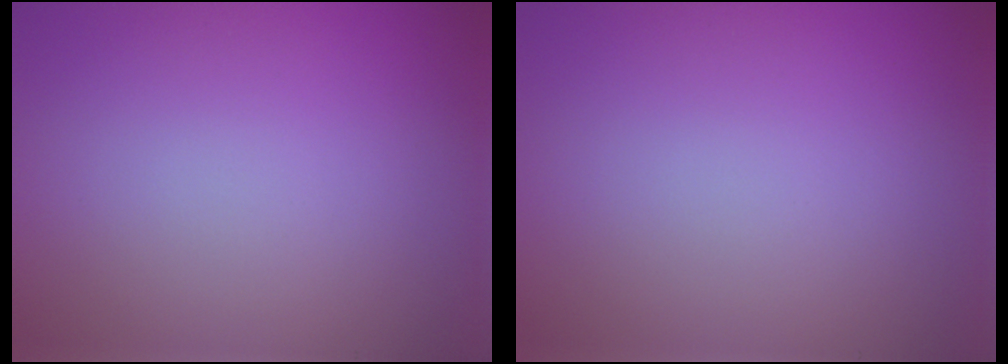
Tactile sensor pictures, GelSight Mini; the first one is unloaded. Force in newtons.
{"total": 0.0}